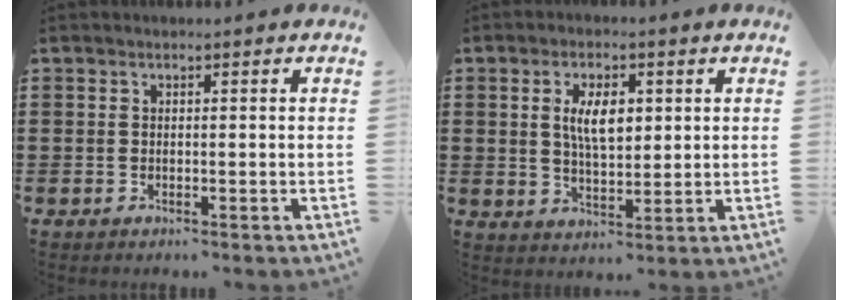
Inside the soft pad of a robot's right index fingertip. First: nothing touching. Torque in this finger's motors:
{"motor_torque": [0.50, 0.08, 0.24, 0.14]}